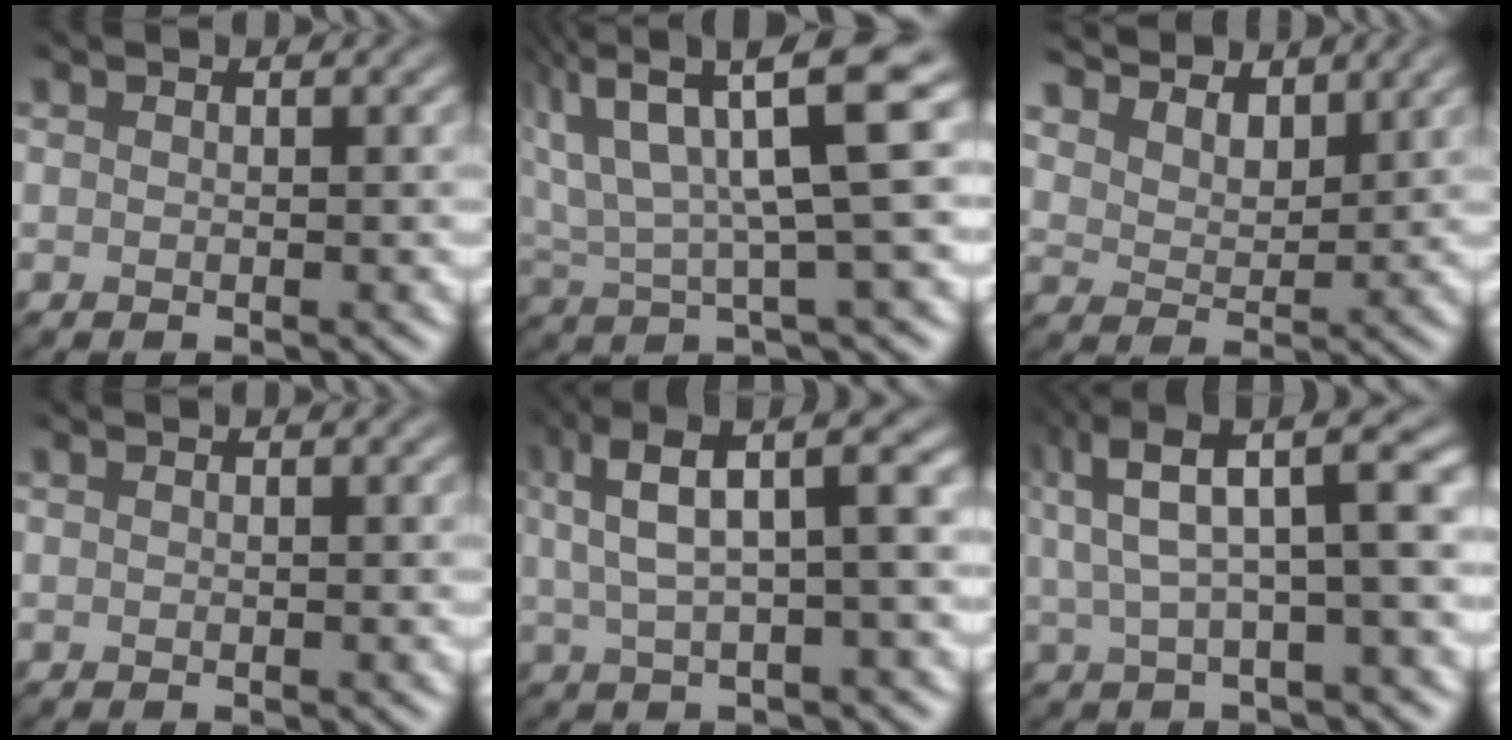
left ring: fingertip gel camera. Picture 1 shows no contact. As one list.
[{"total": 10.0, "force": [3.8, 2.1, 9.0], "torque": [-0.166, 0.024, 0.068]}, {"total": 4.5, "force": [3.8, 2.0, 1.4], "torque": [-0.043, -0.013, 0.068]}, {"total": 0.0}, {"total": 8.1, "force": [2.2, 2.6, 7.3], "torque": [-0.115, 0.031, 0.033]}, {"total": 8.8, "force": [2.8, 2.4, 8.0], "torque": [-0.130, 0.036, 0.046]}]